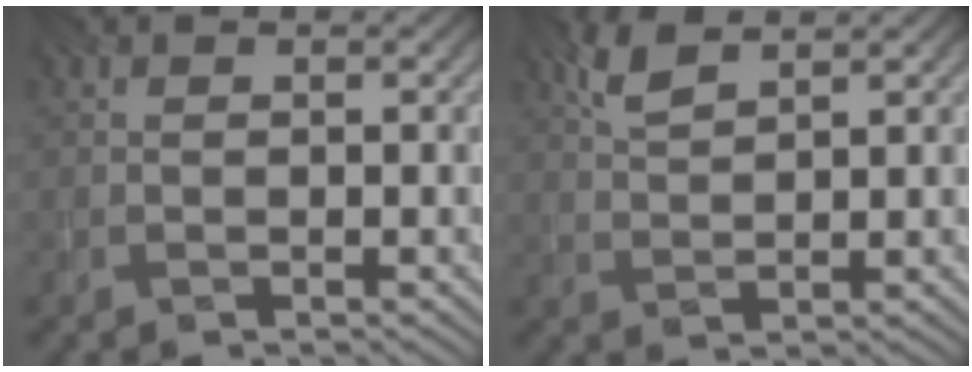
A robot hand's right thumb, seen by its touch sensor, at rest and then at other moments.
{"total": 3.4, "force": [2.5, 0.8, 2.1], "torque": [-0.057, 0.004, 0.056]}